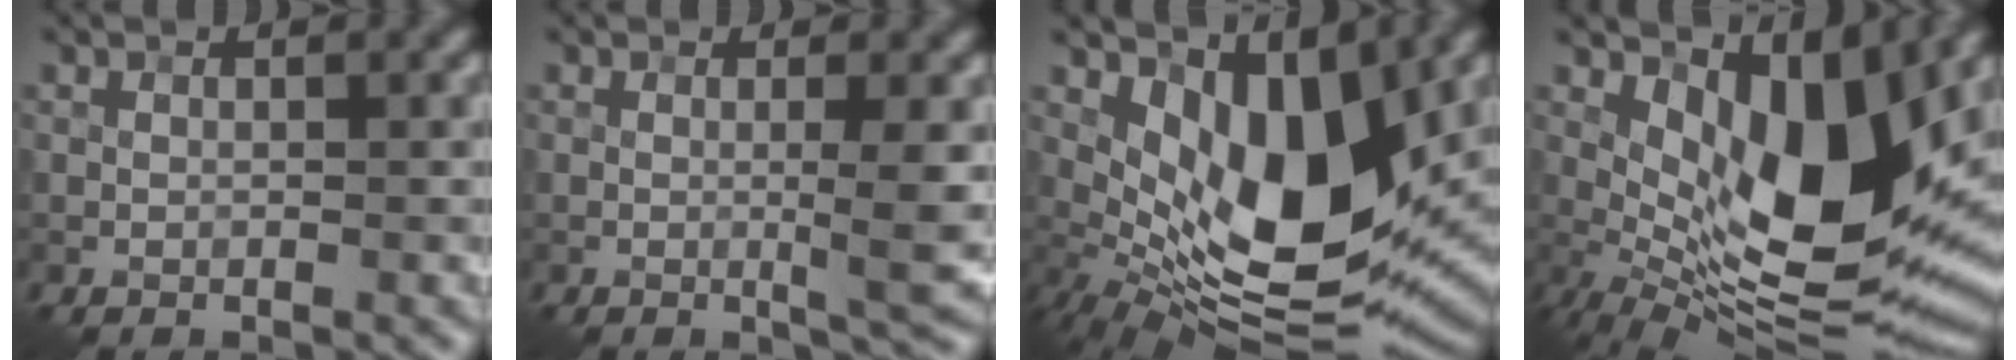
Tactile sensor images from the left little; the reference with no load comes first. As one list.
[{"total": 3.2, "force": [-0.1, 0.4, 3.2], "torque": [-0.050, -0.006, 0.001]}, {"total": 10.9, "force": [2.3, 4.9, 9.4], "torque": [-0.160, -0.022, 0.050]}, {"total": 12.6, "force": [2.3, 5.4, 11.2], "torque": [-0.179, -0.017, 0.045]}]